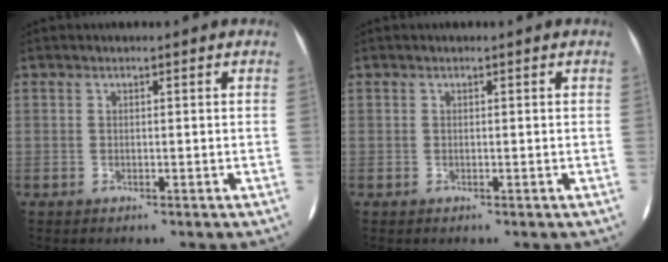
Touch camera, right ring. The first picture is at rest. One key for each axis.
{"total": 0.0}